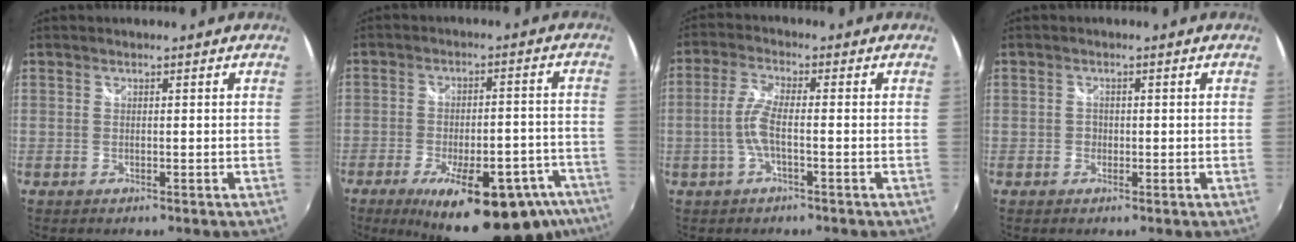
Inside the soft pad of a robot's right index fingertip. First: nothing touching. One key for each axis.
{"total": 23.7, "fx": -16.0, "fy": 8.4, "fz": 15.4, "tx": -0.231, "ty": -0.017, "tz": -0.204}
{"total": 5.2, "fx": -1.4, "fy": 0.8, "fz": 4.9, "tx": -0.110, "ty": 0.003, "tz": -0.027}
{"total": 1.3, "fx": -0.5, "fy": 1.2, "fz": 0.2, "tx": -0.003, "ty": -0.002, "tz": -0.008}